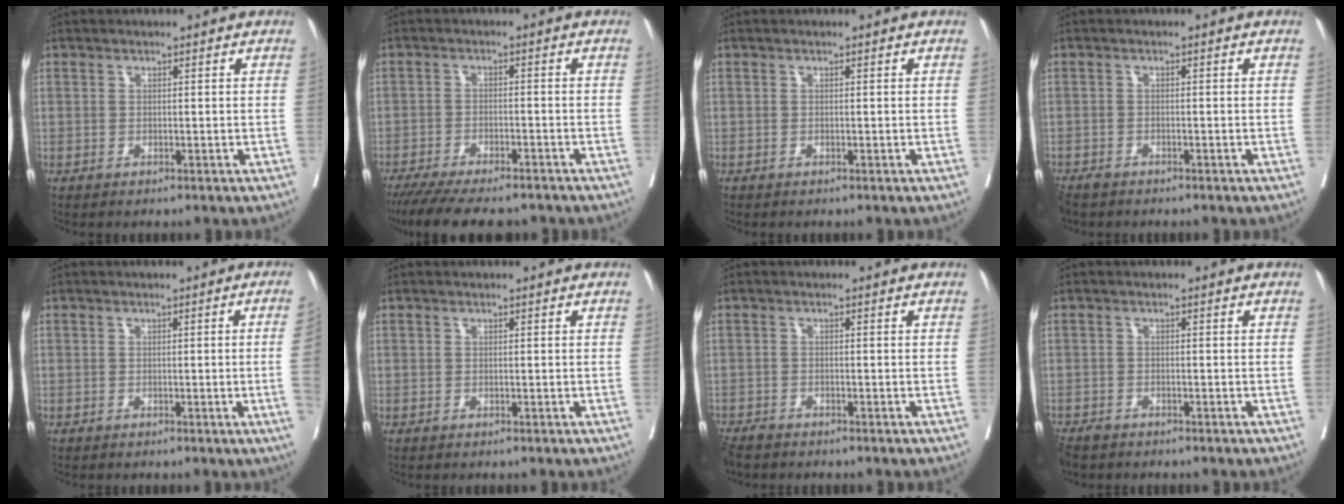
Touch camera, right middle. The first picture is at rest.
{"total": 14.2, "force": [-12.2, 3.2, 6.5], "torque": [-0.125, -0.020, -0.177]}
{"total": 0.0}
{"total": 3.5, "force": [-3.0, 1.4, 1.3], "torque": [-0.023, -0.007, -0.051]}
{"total": 3.0, "force": [-0.4, -1.1, 2.8], "torque": [-0.031, -0.005, -0.004]}
{"total": 0.0}
{"total": 3.7, "force": [-3.4, 1.1, 1.2], "torque": [-0.020, -0.010, -0.062]}
{"total": 4.1, "force": [-3.4, 1.7, 1.4], "torque": [-0.024, -0.007, -0.059]}